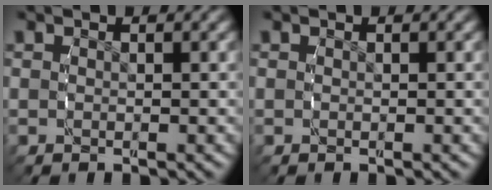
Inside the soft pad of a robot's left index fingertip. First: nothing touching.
{"total": 0.0}